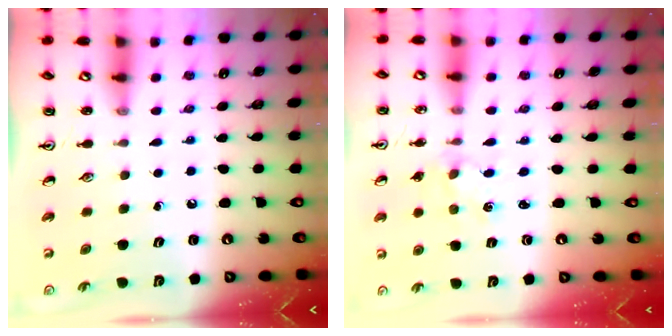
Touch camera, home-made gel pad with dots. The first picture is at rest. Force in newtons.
{"total": 1.9, "press": 1.9, "slide": 0.3}